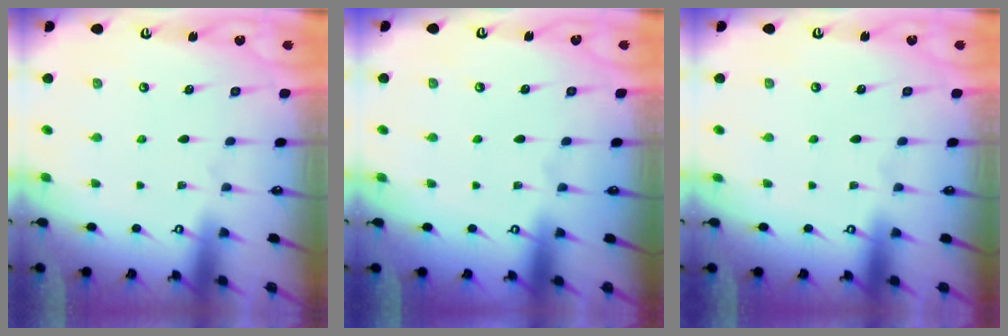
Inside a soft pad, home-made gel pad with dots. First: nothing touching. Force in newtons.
{"total": 0.0}
{"total": 0.0}